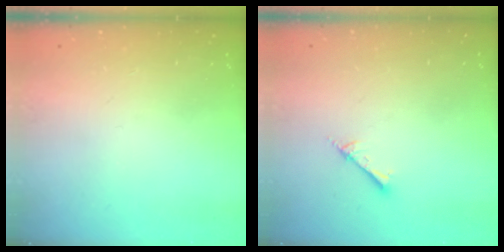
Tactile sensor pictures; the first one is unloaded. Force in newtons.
{"total": 1.5, "press": 1.4, "slide": 0.2}